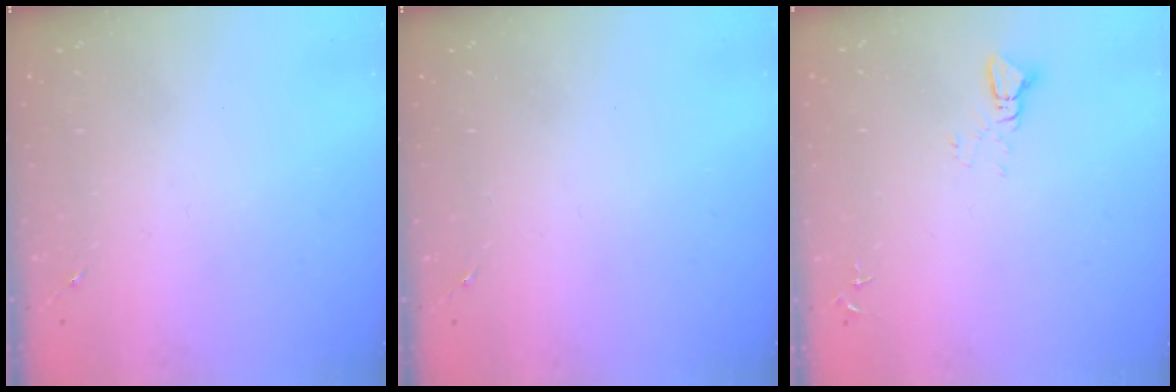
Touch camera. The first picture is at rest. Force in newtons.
{"total": 0.0}
{"total": 2.4, "press": 2.4, "slide": 0.1}